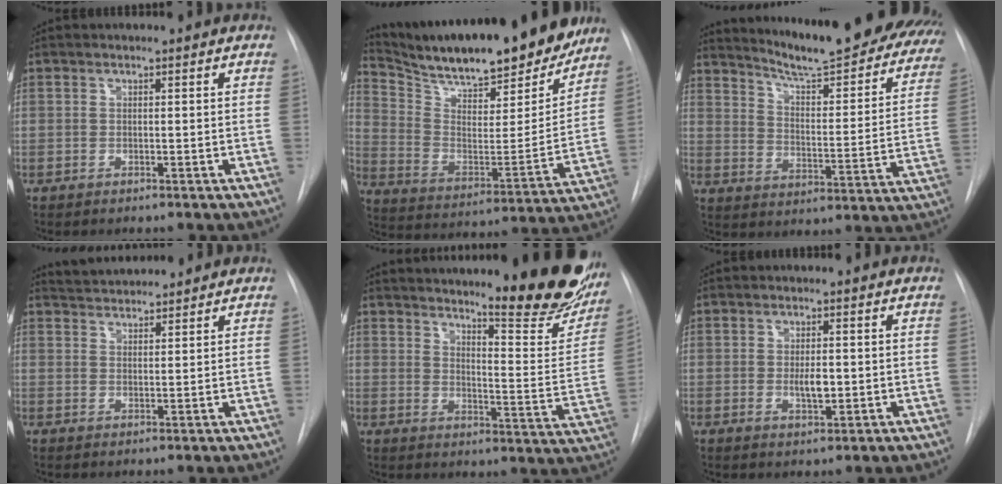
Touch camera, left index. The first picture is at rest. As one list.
[{"total": 25.3, "force": [22.0, 4.9, 11.4], "torque": [-0.197, -0.029, 0.328]}, {"total": 26.6, "force": [23.5, 3.9, 11.9], "torque": [-0.165, -0.083, 0.289]}, {"total": 4.7, "force": [4.6, 0.5, 0.6], "torque": [-0.017, 0.027, 0.080]}, {"total": 22.1, "force": [17.9, 3.0, 12.7], "torque": [-0.165, -0.067, 0.225]}, {"total": 3.1, "force": [-0.3, 1.2, 2.8], "torque": [-0.049, -0.004, -0.003]}]